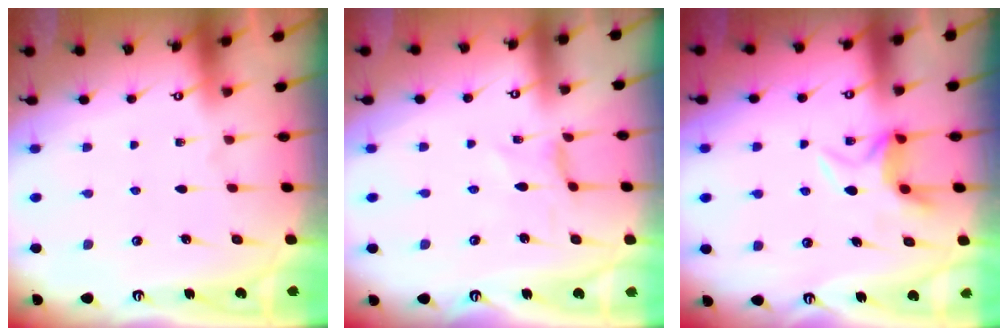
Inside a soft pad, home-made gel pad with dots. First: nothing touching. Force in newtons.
{"total": 0.0}
{"total": 5.6, "press": 5.5, "slide": 1.0}